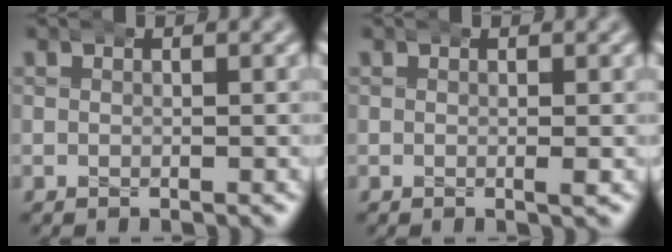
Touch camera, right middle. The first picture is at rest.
{"total": 0.5, "force": [0.4, -0.1, 0.4], "torque": [-0.005, 0.003, 0.002]}